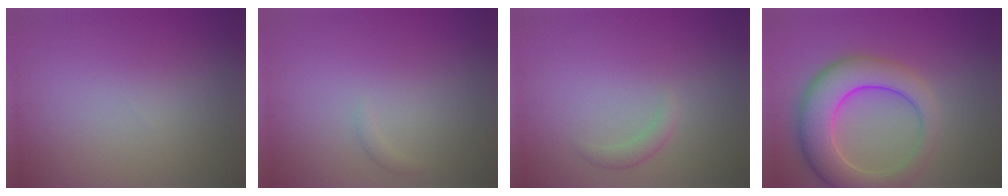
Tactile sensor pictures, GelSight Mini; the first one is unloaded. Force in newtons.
{"total": 0.6, "press": 0.6, "slide": 0.1}
{"total": 1.2, "press": 1.2, "slide": 0.1}
{"total": 7.9, "press": 7.9, "slide": 0.2}